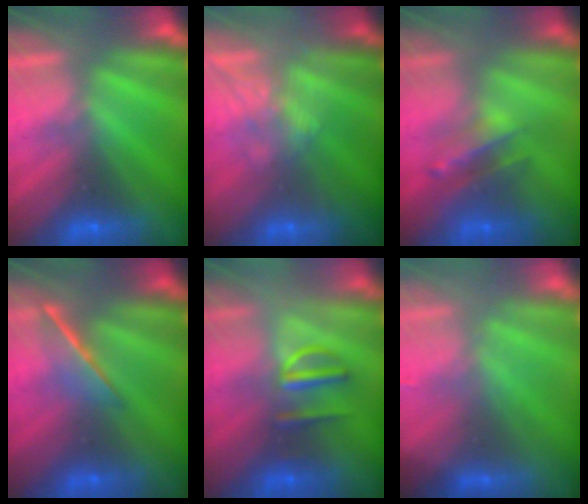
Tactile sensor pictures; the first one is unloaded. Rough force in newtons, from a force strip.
{"total": 7.4}
{"total": 2.3}
{"total": 1.5}
{"total": 2.9}
{"total": 2.7}